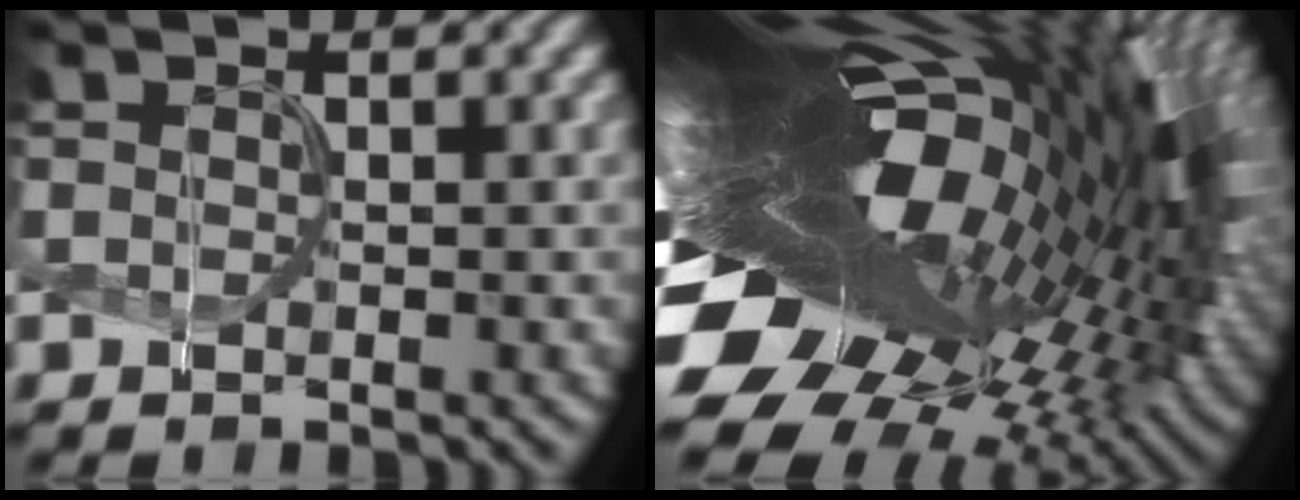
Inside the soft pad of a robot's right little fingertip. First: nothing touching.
{"total": 19.7, "force": [-0.3, 8.7, 17.6], "torque": [-0.291, -0.010, -0.027]}